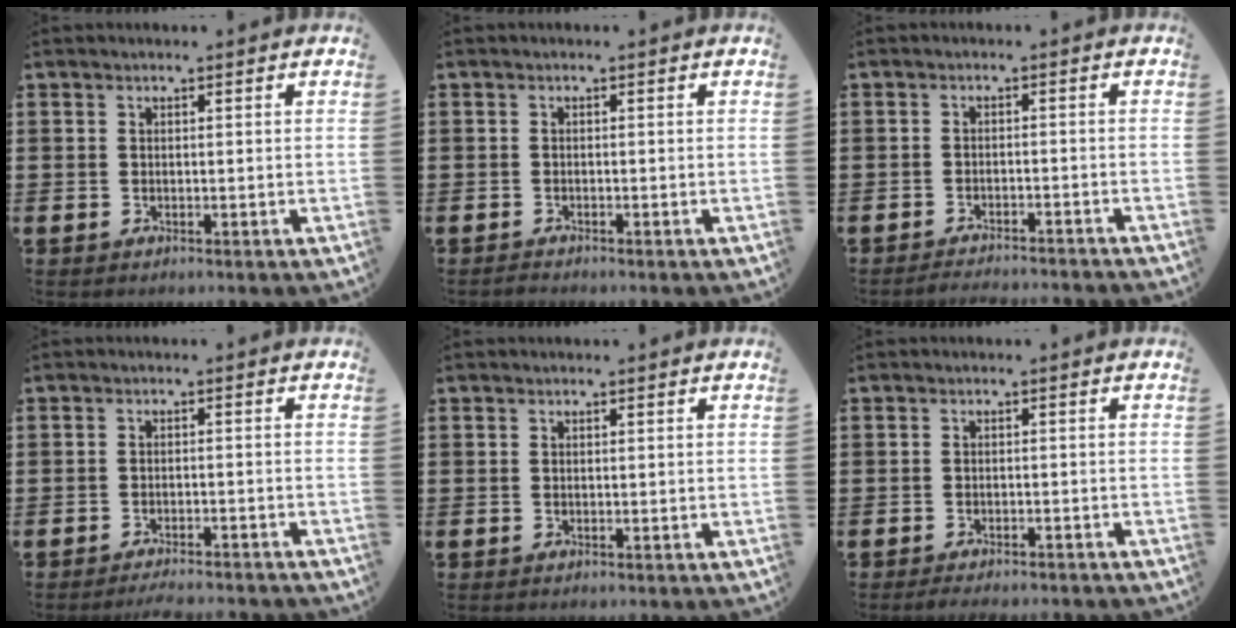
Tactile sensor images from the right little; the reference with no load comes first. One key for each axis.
{"total": 0.5, "fx": -0.5, "fy": 0.0, "fz": 0.0, "tx": -0.002, "ty": -0.002, "tz": -0.010}
{"total": 1.8, "fx": -1.7, "fy": -0.2, "fz": 0.1, "tx": -0.002, "ty": 0.005, "tz": -0.036}
{"total": 1.9, "fx": -1.8, "fy": -0.2, "fz": 0.3, "tx": -0.005, "ty": 0.005, "tz": -0.036}
{"total": 0.0}
{"total": 1.3, "fx": -1.3, "fy": 0.0, "fz": 0.2, "tx": -0.005, "ty": 0.000, "tz": -0.025}